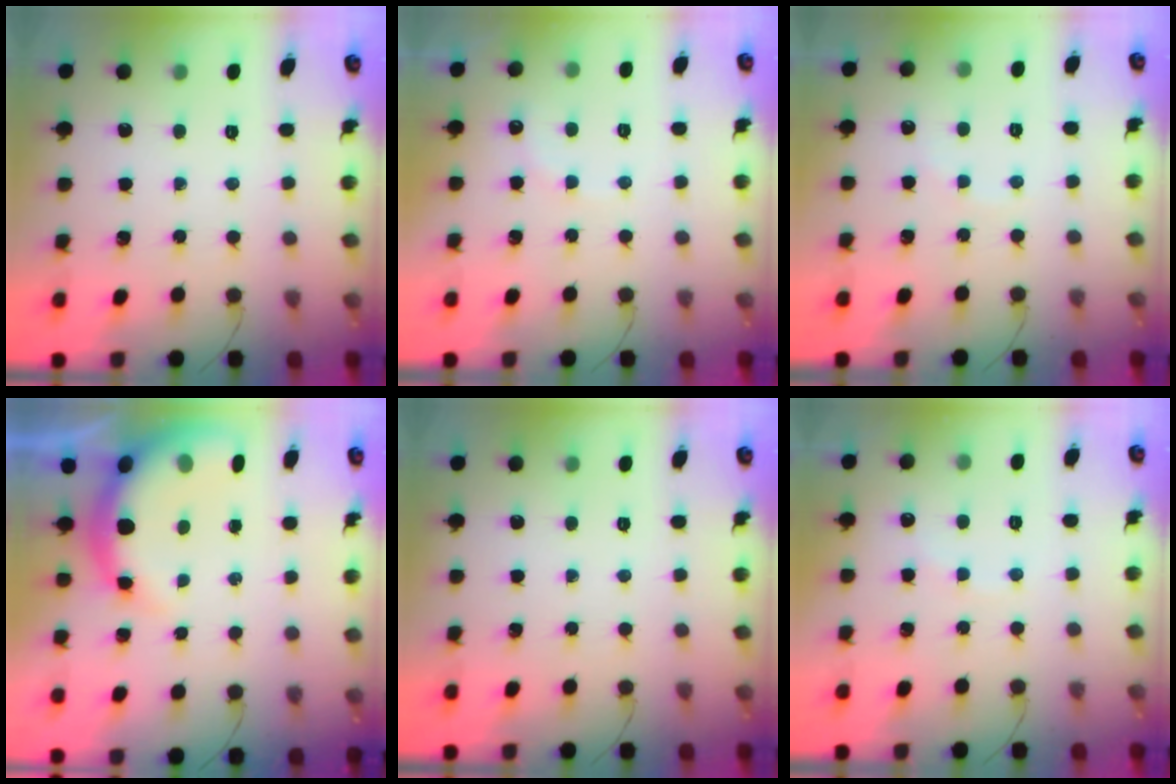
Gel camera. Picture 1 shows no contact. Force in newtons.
{"total": 6.7, "press": 6.6, "slide": 1.0}
{"total": 4.7, "press": 4.7, "slide": 0.8}
{"total": 10.3, "press": 9.9, "slide": 2.7}
{"total": 0.0}
{"total": 6.0, "press": 5.9, "slide": 1.1}